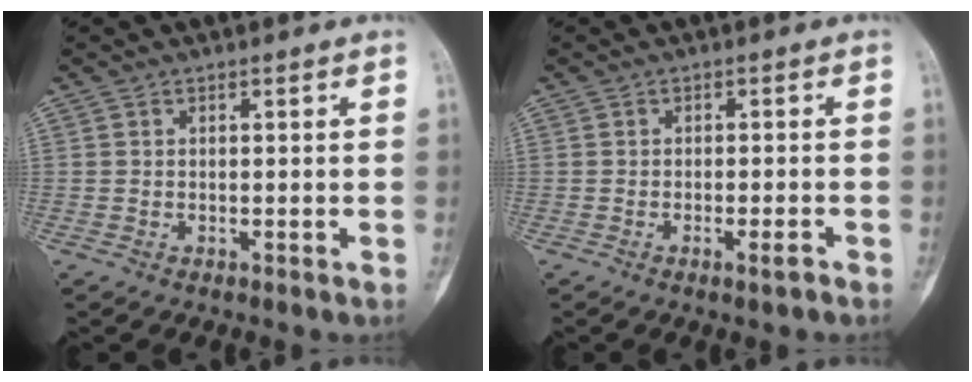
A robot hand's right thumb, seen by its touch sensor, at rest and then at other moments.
{"total": 2.3, "force": [-1.4, 0.4, 1.8], "torque": [-0.032, 0.003, -0.021]}